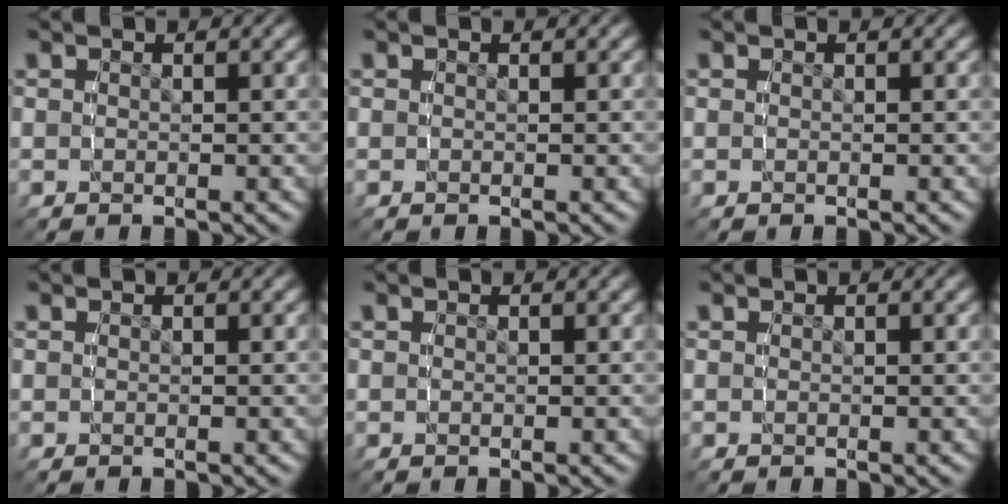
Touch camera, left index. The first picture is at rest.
{"total": 0.0}
{"total": 0.0}
{"total": 0.0}
{"total": 0.0}
{"total": 0.0}